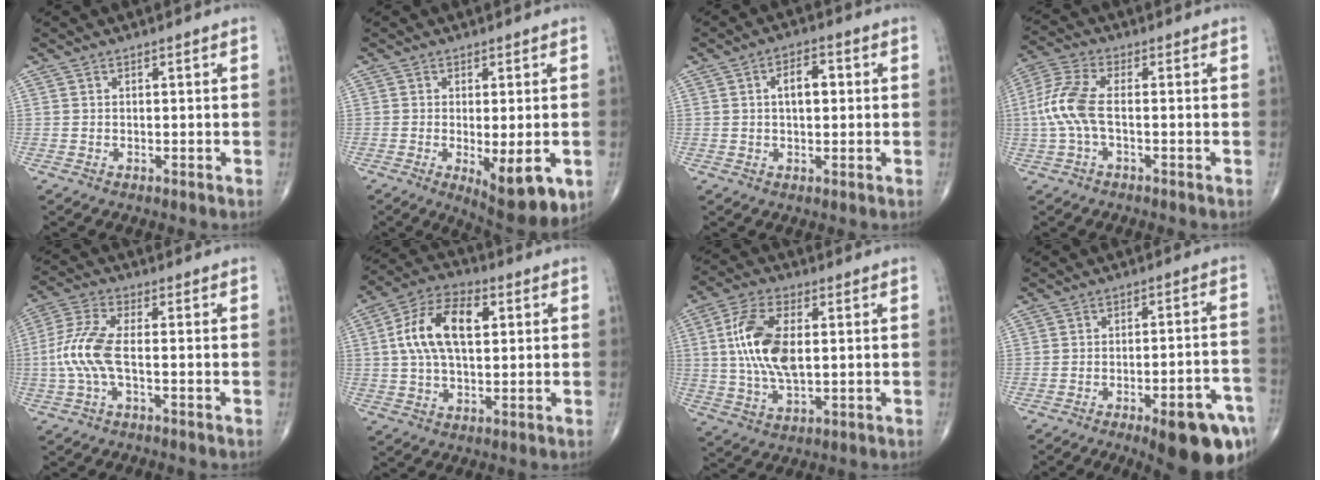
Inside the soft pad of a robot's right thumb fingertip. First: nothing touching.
{"total": 10.6, "force": [-3.1, 3.5, 9.5], "torque": [-0.131, -0.021, -0.036]}
{"total": 5.5, "force": [0.8, 2.9, 4.6], "torque": [-0.068, 0.011, 0.009]}
{"total": 8.0, "force": [-0.8, 3.2, 7.3], "torque": [-0.190, 0.019, -0.022]}
{"total": 8.1, "force": [-1.3, 2.7, 7.5], "torque": [-0.195, 0.018, -0.031]}
{"total": 13.4, "force": [2.6, 7.2, 11.0], "torque": [-0.204, 0.019, 0.043]}
{"total": 12.9, "force": [1.6, 6.2, 11.2], "torque": [-0.233, 0.002, 0.032]}
{"total": 15.3, "force": [-8.6, 4.2, 12.0], "torque": [-0.108, 0.048, -0.107]}